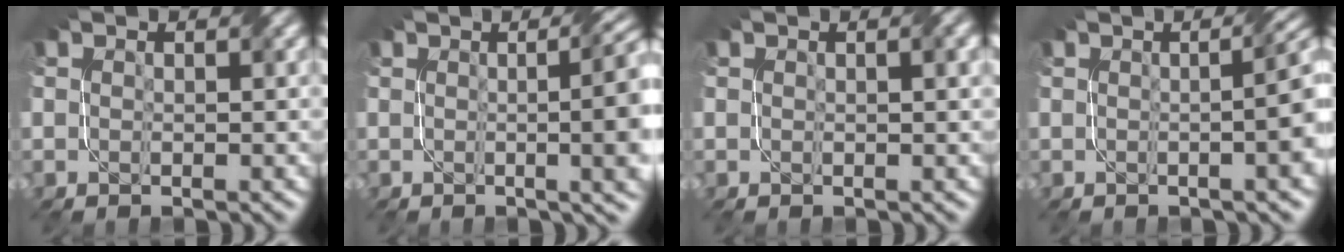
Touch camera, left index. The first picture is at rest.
{"total": 10.5, "force": [0.9, 4.4, 9.5], "torque": [-0.056, 0.023, -0.001]}
{"total": 1.6, "force": [0.7, 0.3, 1.4], "torque": [-0.017, 0.004, 0.011]}
{"total": 7.5, "force": [0.3, 3.1, 6.8], "torque": [-0.023, 0.027, -0.009]}